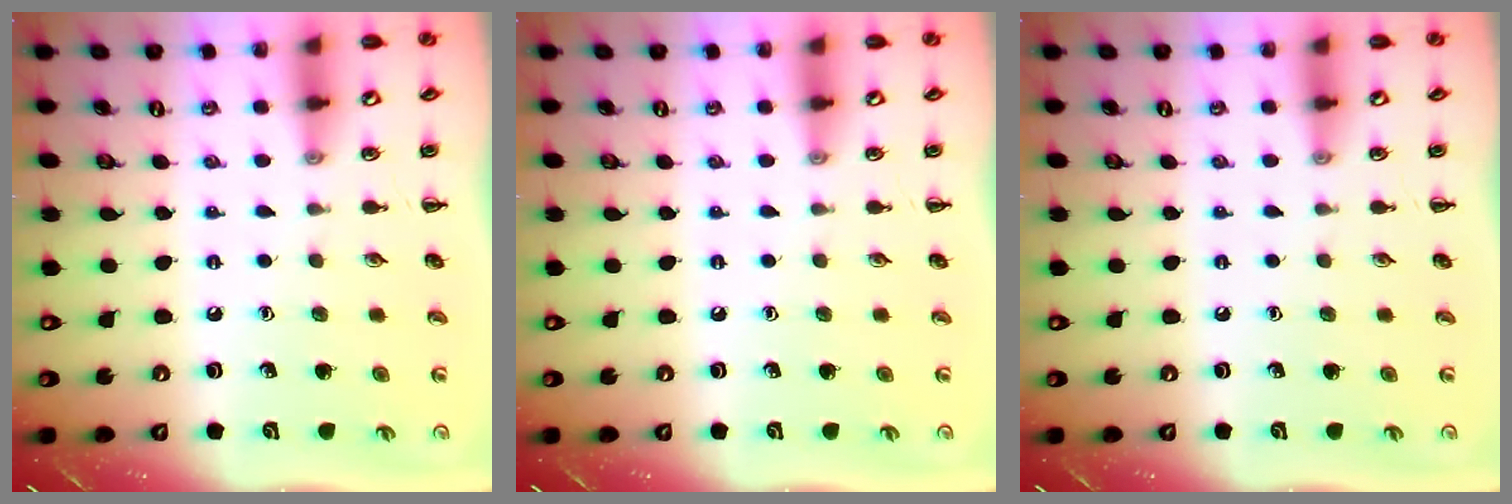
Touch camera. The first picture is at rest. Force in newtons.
{"total": 0.0}
{"total": 0.0}